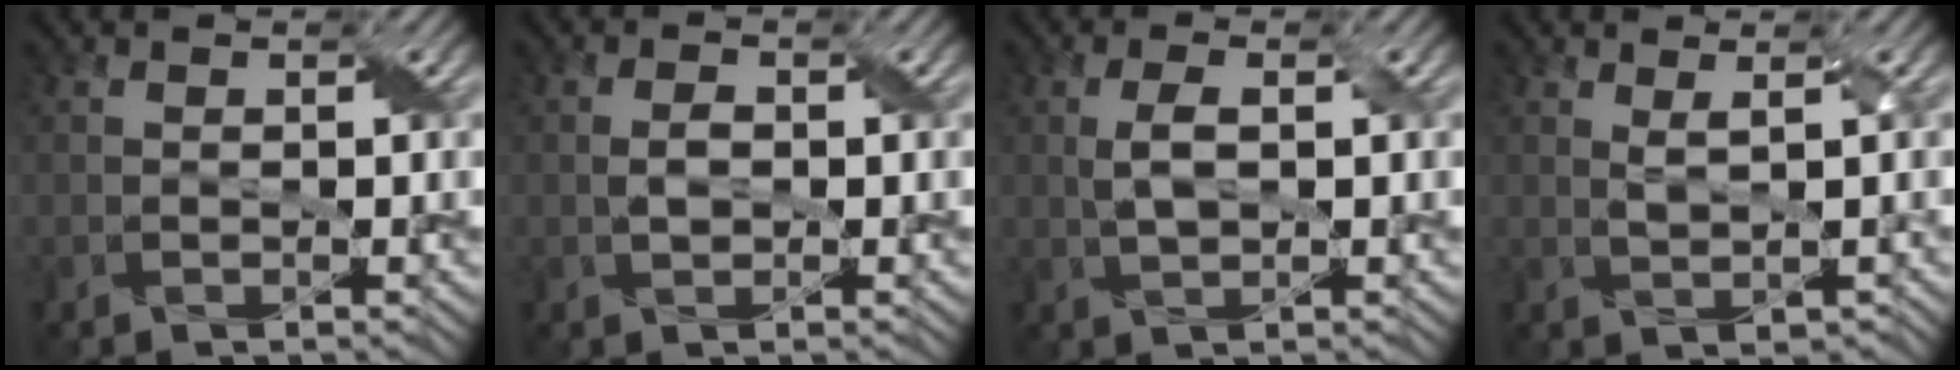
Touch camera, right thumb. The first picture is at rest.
{"total": 1.9, "force": [-0.1, 1.2, 1.4], "torque": [-0.030, 0.002, -0.002]}
{"total": 3.0, "force": [0.3, 1.2, 2.7], "torque": [-0.064, 0.003, 0.007]}
{"total": 1.6, "force": [0.8, 0.3, 1.4], "torque": [-0.035, -0.001, 0.020]}